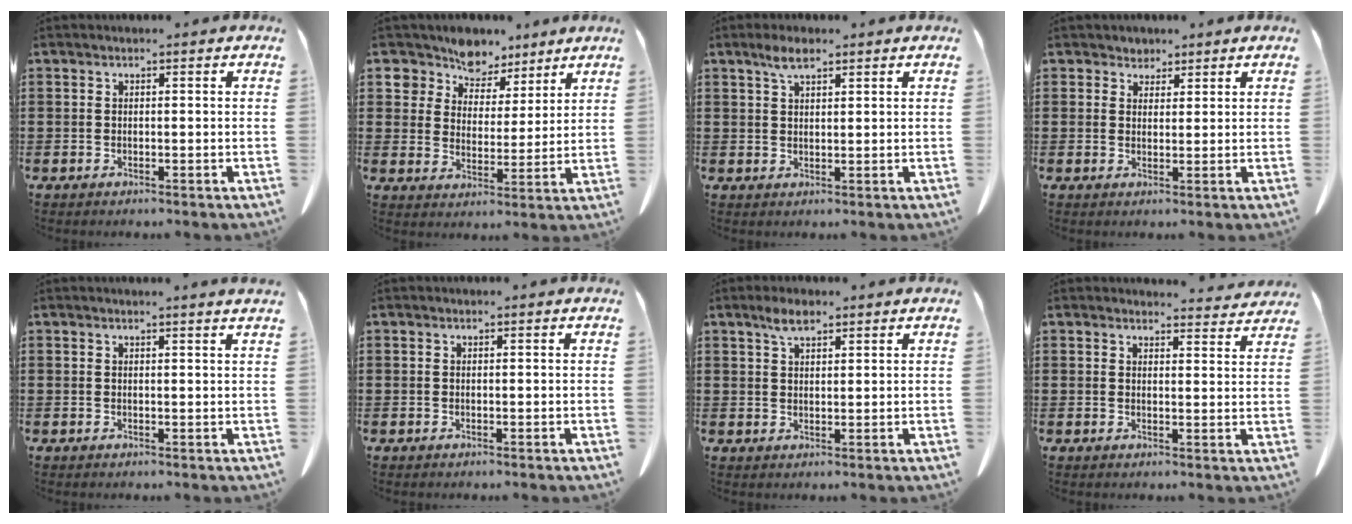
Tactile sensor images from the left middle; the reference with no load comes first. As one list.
[{"total": 7.4, "force": [6.6, 3.4, 0.3], "torque": [-0.041, -0.040, 0.122]}, {"total": 3.4, "force": [2.3, 1.1, 2.3], "torque": [-0.051, 0.004, 0.041]}, {"total": 2.3, "force": [1.9, 1.2, 0.1], "torque": [-0.010, 0.005, 0.038]}, {"total": 1.0, "force": [0.9, -0.4, 0.4], "torque": [-0.006, -0.005, 0.017]}, {"total": 0.0}, {"total": 3.4, "force": [2.4, 1.1, 2.2], "torque": [-0.048, 0.003, 0.043]}, {"total": 3.3, "force": [3.3, 0.2, 0.4], "torque": [-0.008, -0.015, 0.060]}]